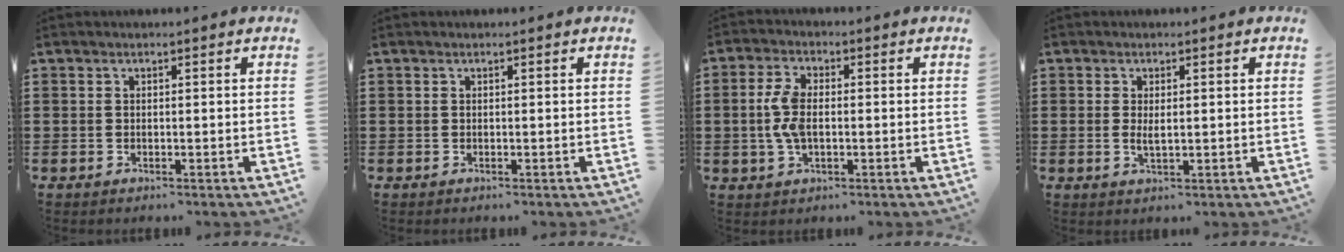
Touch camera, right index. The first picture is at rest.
{"total": 0.0}
{"total": 5.8, "force": [-0.1, 3.0, 5.0], "torque": [-0.126, 0.000, -0.011]}
{"total": 2.0, "force": [0.1, 0.8, 1.9], "torque": [-0.036, 0.001, 0.002]}